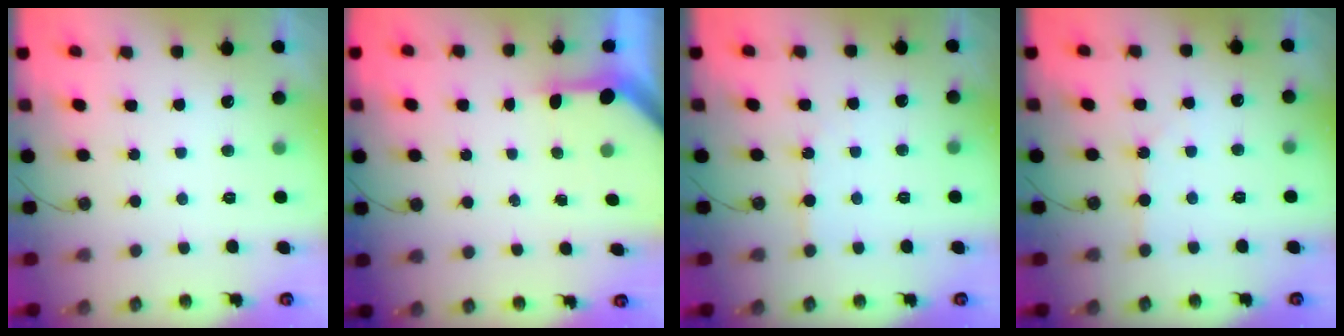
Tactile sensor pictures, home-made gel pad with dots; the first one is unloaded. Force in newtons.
{"total": 3.2, "press": 3.2, "slide": 0.3}
{"total": 3.4, "press": 3.4, "slide": 0.5}
{"total": 2.0, "press": 2.0, "slide": 0.4}